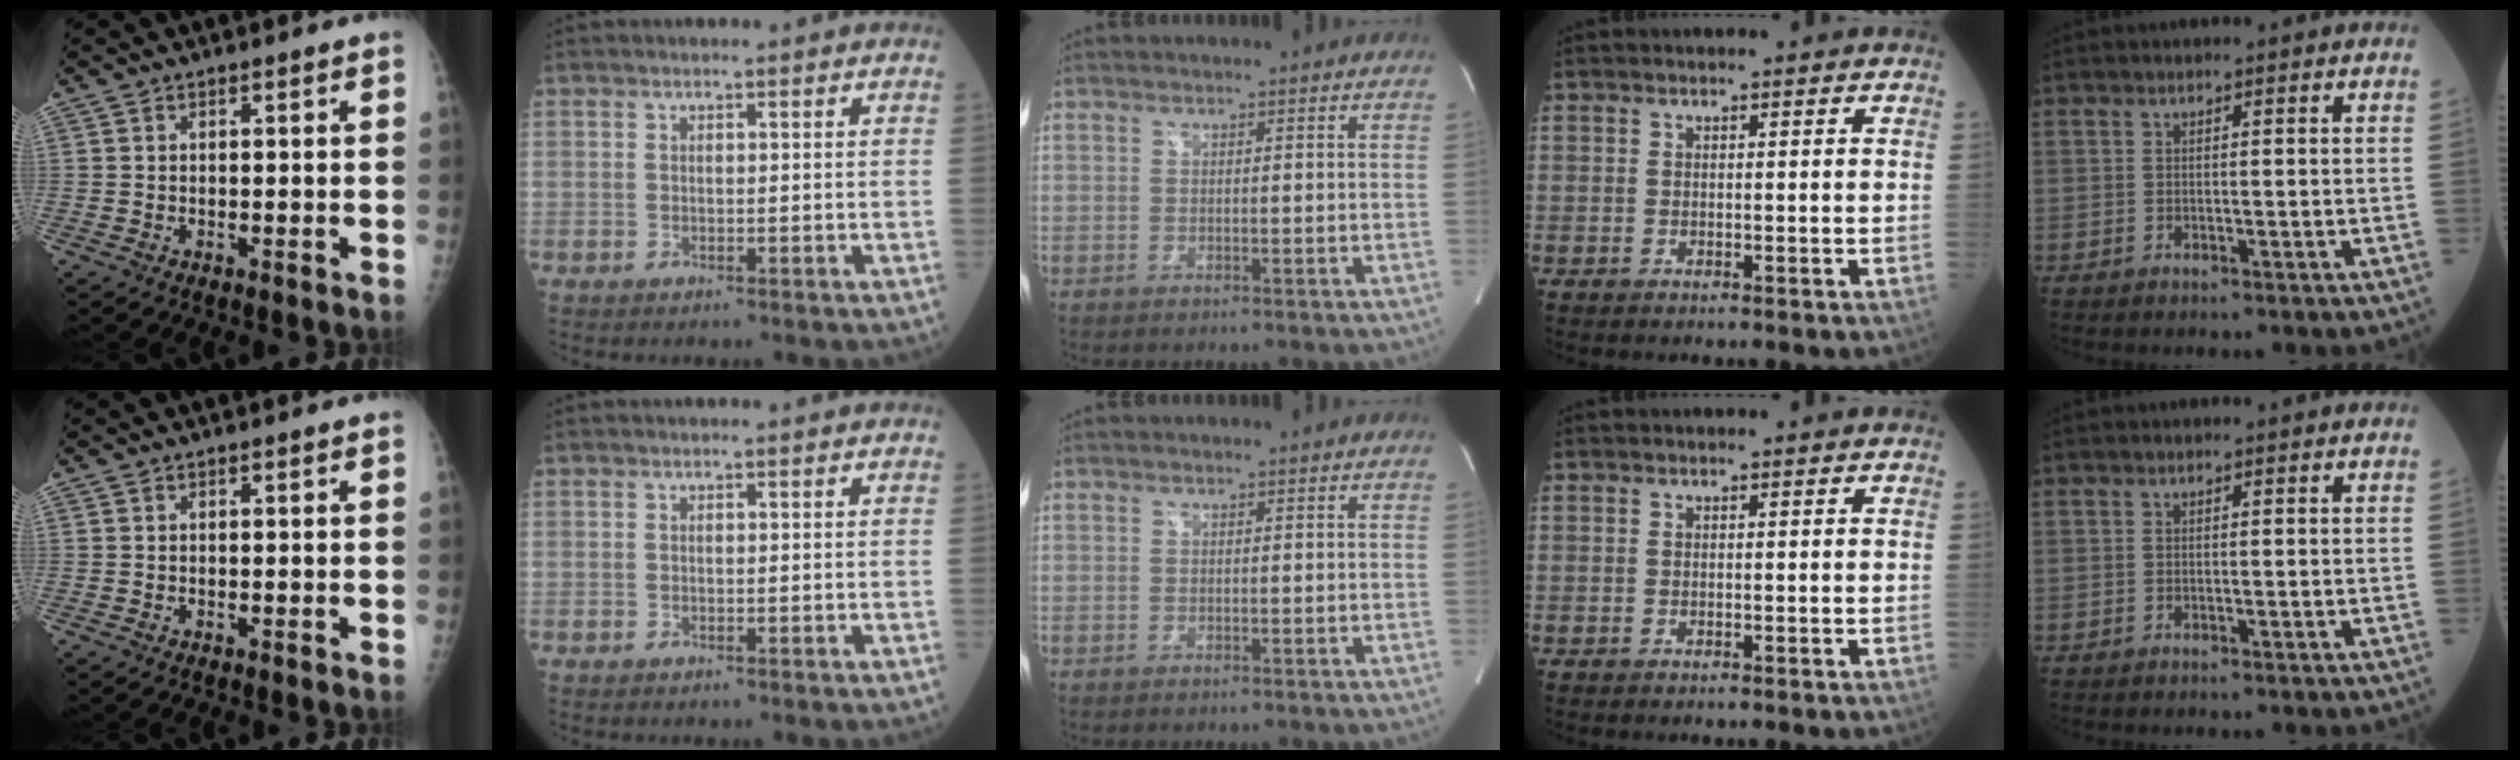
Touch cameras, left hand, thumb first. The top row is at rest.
{}